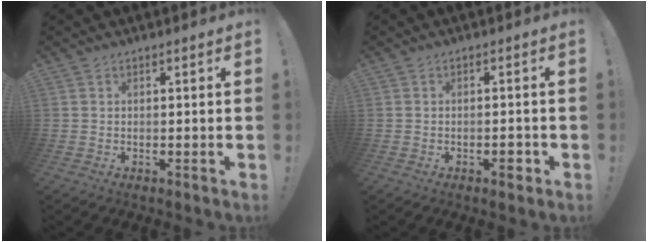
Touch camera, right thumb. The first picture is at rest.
{"total": 2.5, "force": [-1.4, 1.0, 1.9], "torque": [-0.015, 0.004, -0.025]}